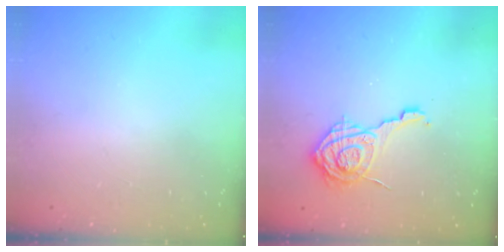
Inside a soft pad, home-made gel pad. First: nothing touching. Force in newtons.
{"total": 12.2, "press": 12.2, "slide": 0.6}